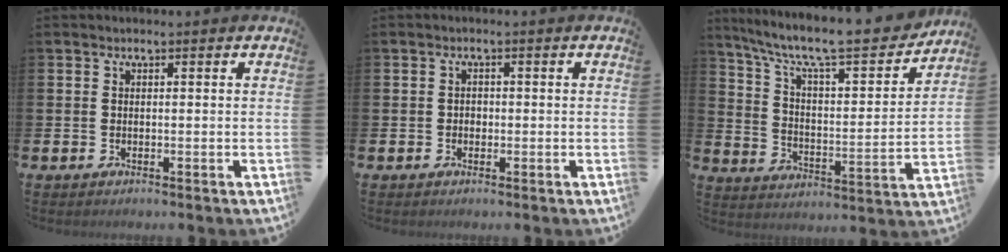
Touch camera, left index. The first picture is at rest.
{"total": 1.0, "force": [-0.3, 0.9, 0.4], "torque": [-0.005, 0.004, -0.009]}
{"total": 10.5, "force": [9.0, 1.8, 5.0], "torque": [-0.126, -0.065, 0.149]}